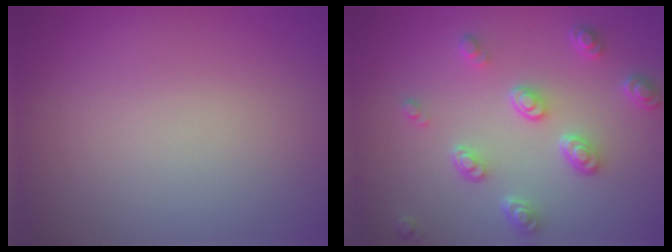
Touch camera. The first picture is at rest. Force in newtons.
{"total": 4.0, "press": 3.1, "slide": 2.6}